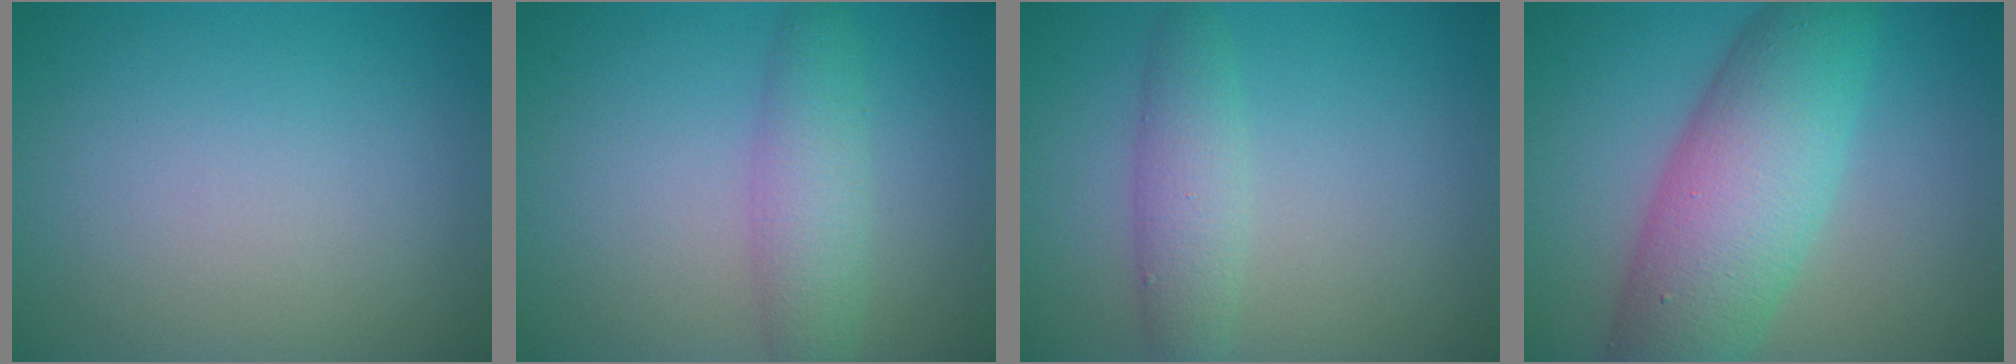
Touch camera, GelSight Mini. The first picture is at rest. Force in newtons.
{"total": 3.5, "press": 3.5, "slide": 0.1}
{"total": 2.9, "press": 2.9, "slide": 0.0}
{"total": 9.4, "press": 9.4, "slide": 0.3}